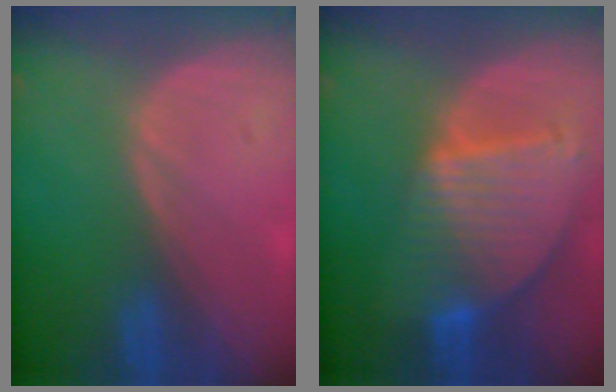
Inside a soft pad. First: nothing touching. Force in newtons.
{"total": 9.5, "press": 8.1, "slide": 4.8}